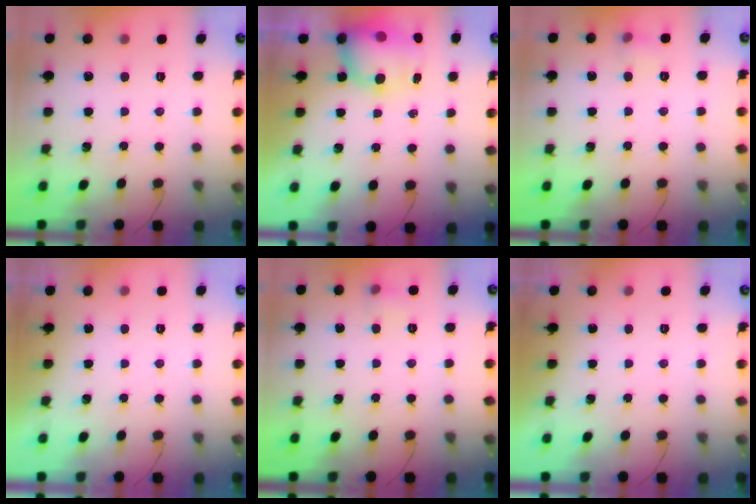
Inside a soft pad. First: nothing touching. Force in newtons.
{"total": 10.2, "press": 10.1, "slide": 1.7}
{"total": 6.4, "press": 6.3, "slide": 1.4}
{"total": 0.0}
{"total": 6.4, "press": 6.3, "slide": 1.4}
{"total": 0.0}